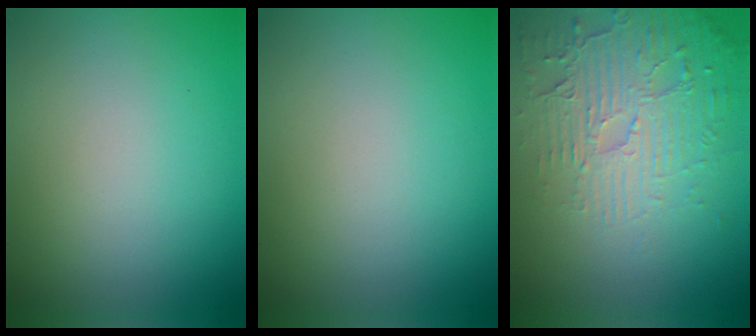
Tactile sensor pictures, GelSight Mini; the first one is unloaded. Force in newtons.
{"total": 0.0}
{"total": 5.9, "press": 3.7, "slide": 4.6}